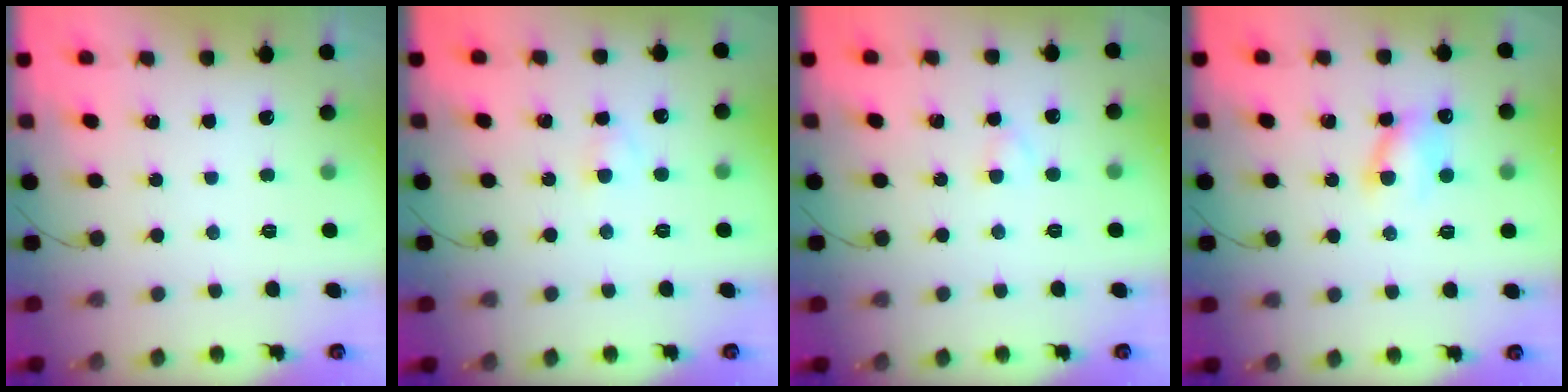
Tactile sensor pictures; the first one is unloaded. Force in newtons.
{"total": 2.5, "press": 2.3, "slide": 1.1}
{"total": 1.8, "press": 1.5, "slide": 0.9}
{"total": 7.1, "press": 7.0, "slide": 0.9}